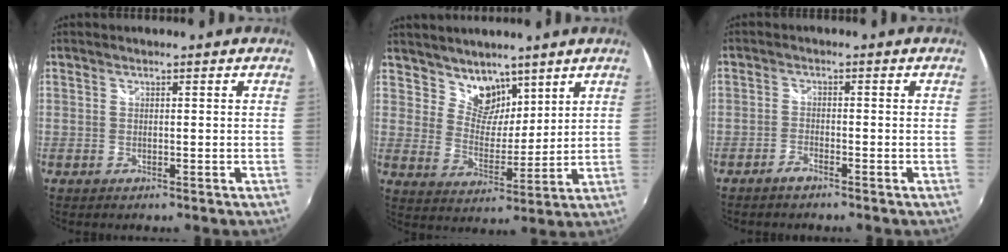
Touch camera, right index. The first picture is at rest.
{"total": 7.9, "force": [6.0, 4.7, 2.2], "torque": [-0.024, -0.002, 0.110]}
{"total": 2.0, "force": [-1.6, 0.6, 1.0], "torque": [-0.035, 0.000, -0.036]}